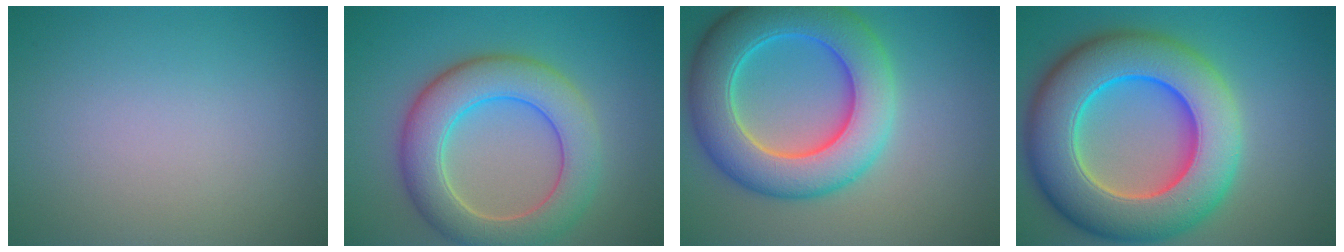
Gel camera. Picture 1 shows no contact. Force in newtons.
{"total": 7.6, "press": 7.6, "slide": 0.9}
{"total": 9.5, "press": 9.5, "slide": 0.2}
{"total": 13.2, "press": 13.0, "slide": 2.1}